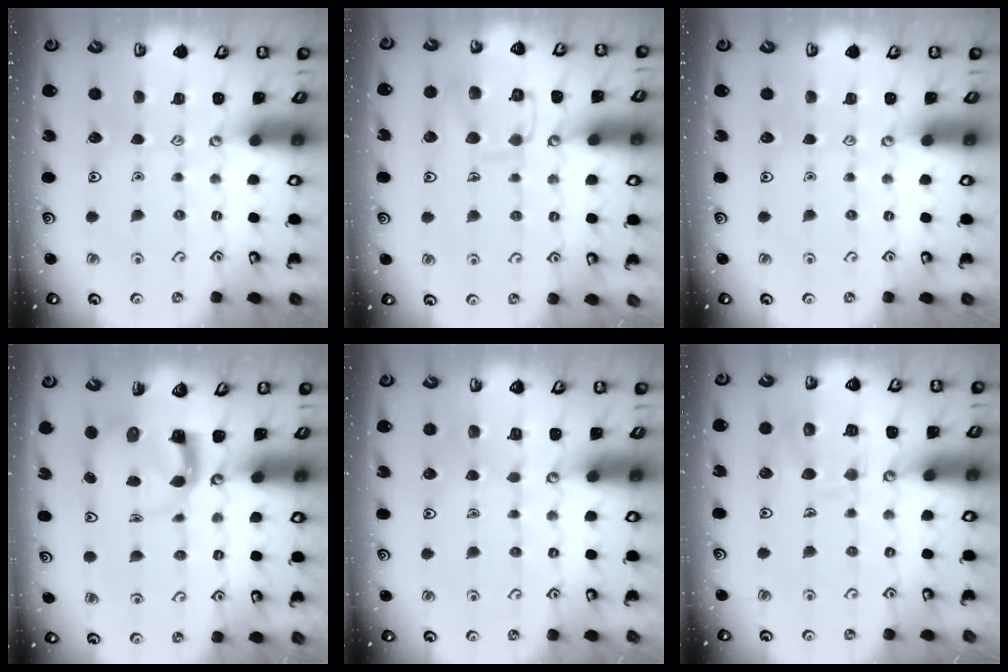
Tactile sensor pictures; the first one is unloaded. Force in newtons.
{"total": 12.1, "press": 12.0, "slide": 0.9}
{"total": 0.0}
{"total": 3.6, "press": 3.5, "slide": 0.5}
{"total": 2.6, "press": 2.6, "slide": 0.2}
{"total": 11.0, "press": 11.0, "slide": 0.9}